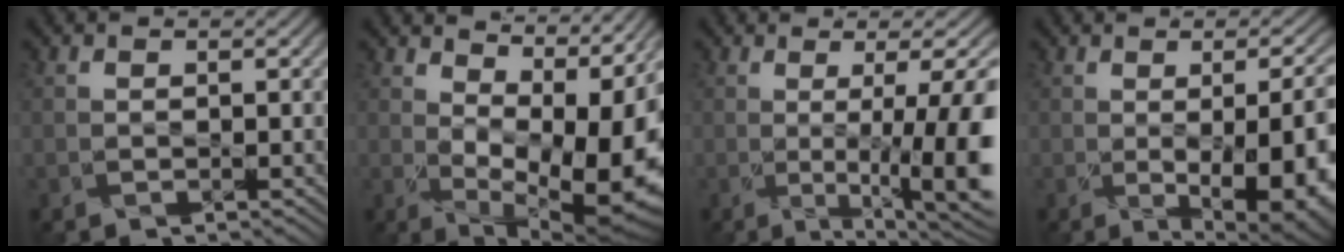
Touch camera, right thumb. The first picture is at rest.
{"total": 10.6, "force": [1.8, 5.8, 8.6], "torque": [-0.122, -0.023, 0.062]}
{"total": 11.6, "force": [-1.0, 3.3, 11.0], "torque": [-0.127, 0.008, 0.003]}
{"total": 15.1, "force": [-3.3, 6.6, 13.2], "torque": [-0.128, -0.018, -0.014]}